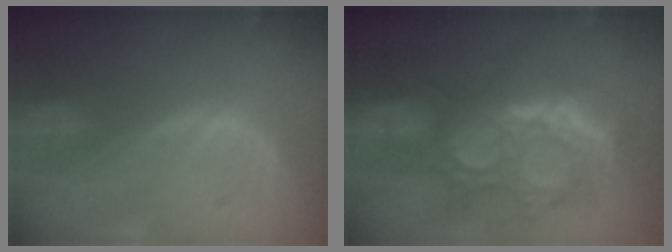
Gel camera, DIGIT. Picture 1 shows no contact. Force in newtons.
{"total": 12.1, "press": 10.8, "slide": 5.5}